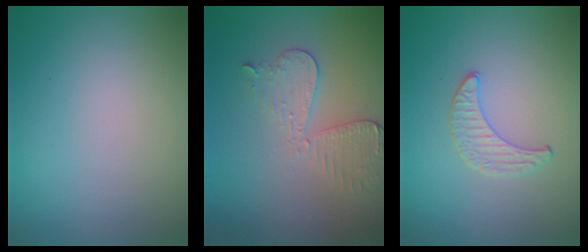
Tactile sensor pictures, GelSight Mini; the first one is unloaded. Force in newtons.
{"total": 2.9, "press": 2.6, "slide": 1.4}
{"total": 1.0, "press": 1.0, "slide": 0.3}